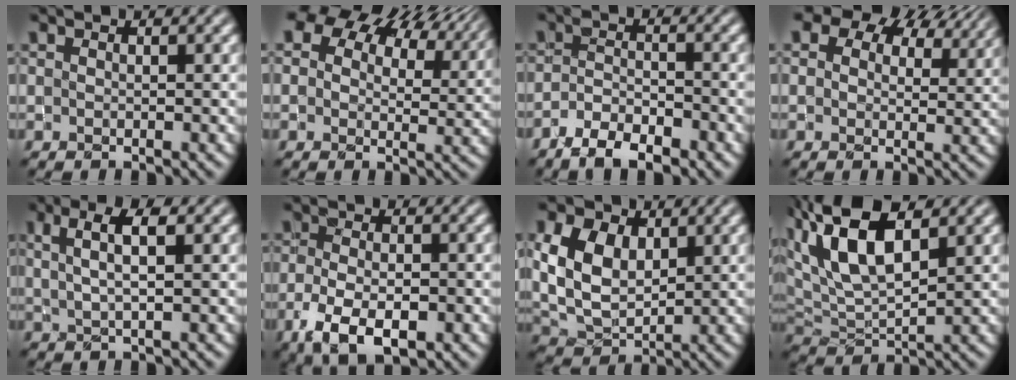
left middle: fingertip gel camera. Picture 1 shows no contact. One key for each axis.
{"total": 12.6, "fx": 8.0, "fy": 7.3, "fz": 6.3, "tx": -0.107, "ty": 0.031, "tz": 0.117}
{"total": 4.0, "fx": -3.1, "fy": 1.3, "fz": 2.2, "tx": -0.037, "ty": 0.002, "tz": -0.058}
{"total": 10.8, "fx": 7.2, "fy": 6.2, "fz": 5.1, "tx": -0.095, "ty": 0.017, "tz": 0.102}
{"total": 3.6, "fx": 1.5, "fy": 1.0, "fz": 3.1, "tx": -0.055, "ty": 0.006, "tz": 0.027}
{"total": 5.8, "fx": -2.6, "fy": 2.8, "fz": 4.3, "tx": -0.088, "ty": -0.011, "tz": -0.045}
{"total": 7.2, "fx": 2.1, "fy": 4.9, "fz": 4.8, "tx": -0.119, "ty": 0.010, "tz": 0.039}
{"total": 8.8, "fx": 4.1, "fy": 3.9, "fz": 6.7, "tx": -0.138, "ty": 0.022, "tz": 0.069}